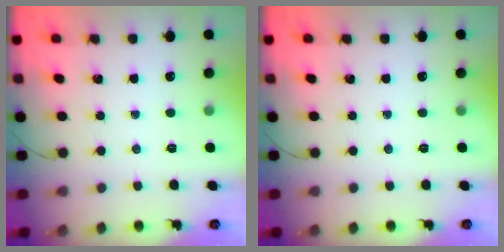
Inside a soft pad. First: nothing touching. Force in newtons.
{"total": 0.0}